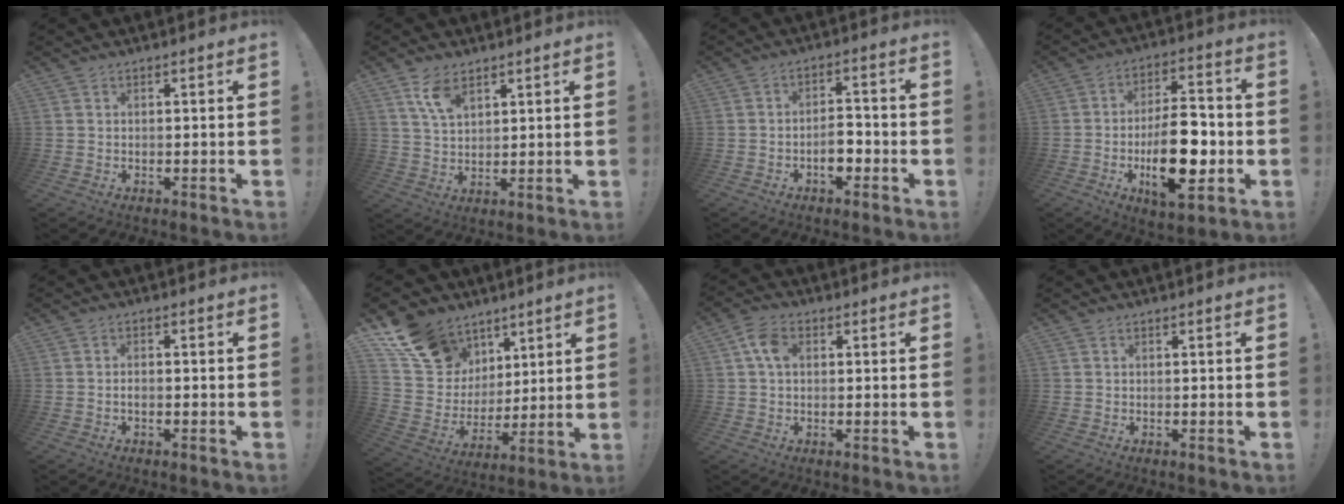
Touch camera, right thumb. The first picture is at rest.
{"total": 7.6, "force": [4.6, 3.9, 4.6], "torque": [-0.082, -0.017, 0.086]}
{"total": 6.2, "force": [-2.4, 3.3, 4.6], "torque": [-0.072, 0.010, -0.044]}
{"total": 18.9, "force": [-4.1, 8.7, 16.3], "torque": [-0.266, 0.006, -0.064]}
{"total": 1.2, "force": [-0.6, 0.4, 0.9], "torque": [-0.015, 0.005, -0.012]}
{"total": 16.6, "force": [9.4, 12.4, 5.8], "torque": [-0.104, -0.055, 0.200]}
{"total": 6.0, "force": [1.1, 4.0, 4.3], "torque": [-0.087, 0.012, 0.021]}
{"total": 0.0}